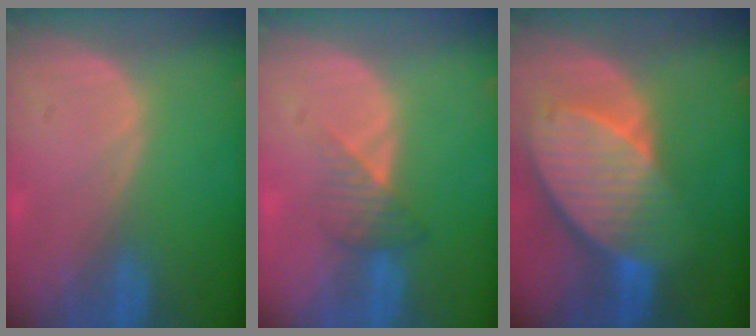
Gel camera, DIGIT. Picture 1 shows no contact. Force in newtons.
{"total": 3.3, "press": 3.0, "slide": 1.2}
{"total": 10.2, "press": 8.8, "slide": 5.0}